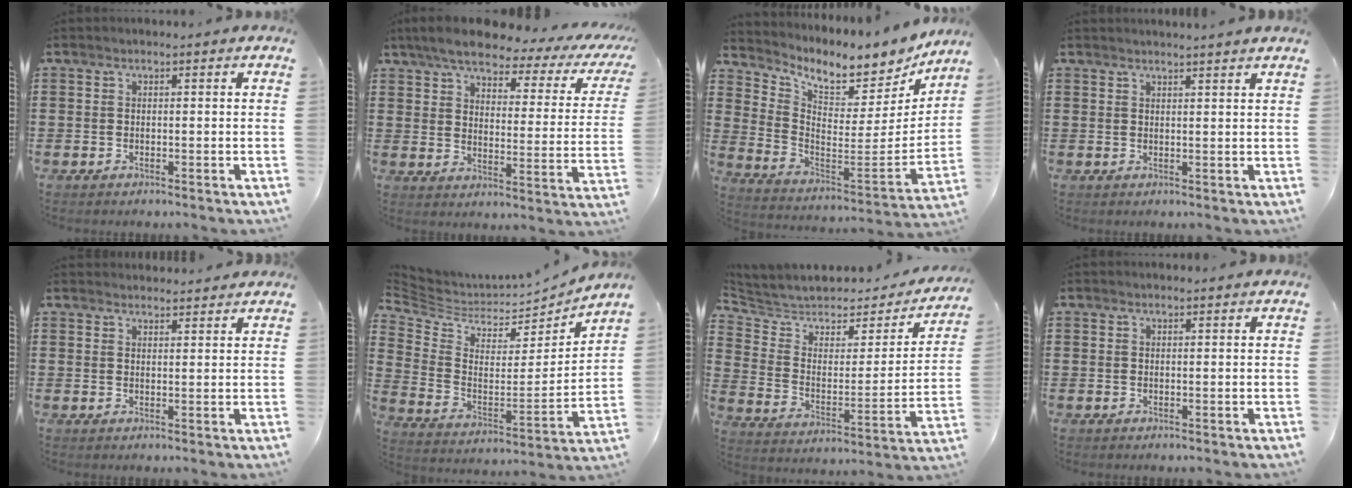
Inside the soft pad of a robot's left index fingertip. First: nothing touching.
{"total": 5.7, "force": [4.6, 1.2, 3.2], "torque": [-0.085, -0.020, 0.074]}
{"total": 6.7, "force": [5.9, 1.6, 2.7], "torque": [-0.071, -0.065, 0.095]}
{"total": 1.6, "force": [1.5, -0.4, 0.4], "torque": [-0.009, -0.001, 0.029]}
{"total": 2.1, "force": [2.1, 0.2, -0.1], "torque": [-0.005, -0.002, 0.040]}
{"total": 4.1, "force": [3.8, 1.4, 0.7], "torque": [-0.045, -0.042, 0.062]}
{"total": 4.9, "force": [4.4, 2.0, 1.0], "torque": [-0.053, -0.033, 0.071]}
{"total": 0.6, "force": [0.6, 0.1, 0.1], "torque": [-0.004, 0.000, 0.012]}